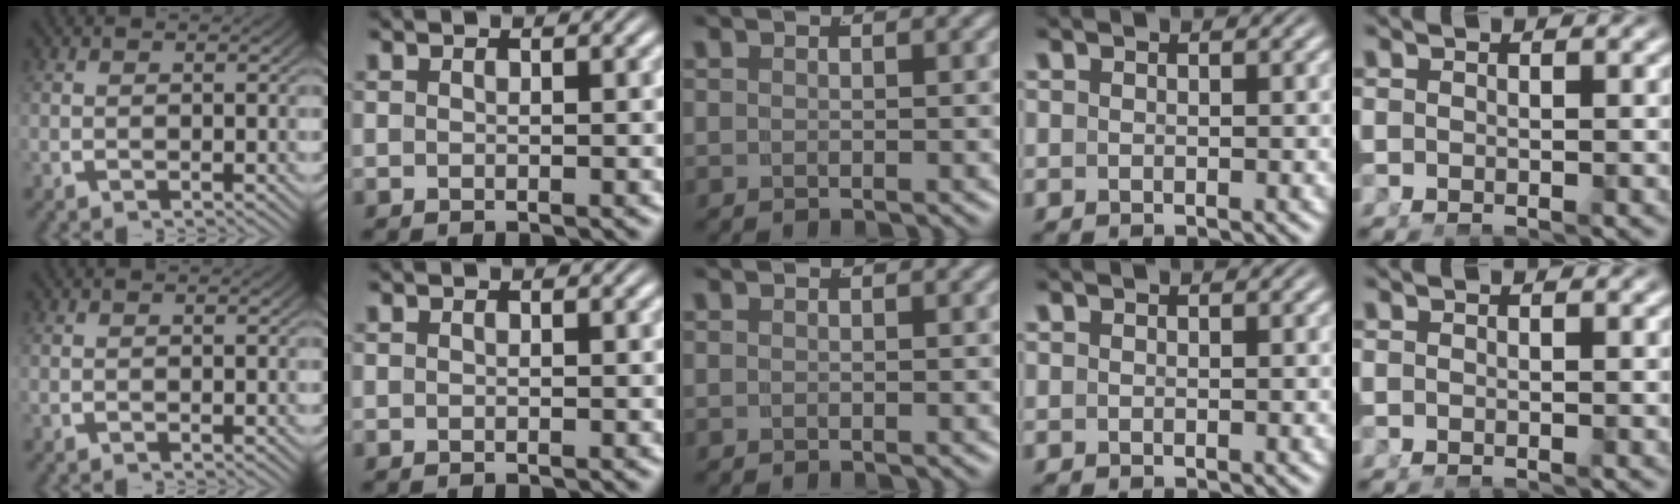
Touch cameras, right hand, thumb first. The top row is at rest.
{}